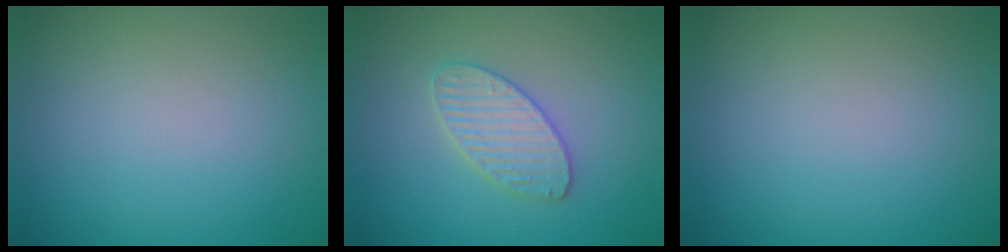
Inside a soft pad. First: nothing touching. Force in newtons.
{"total": 3.2, "press": 3.2, "slide": 0.3}
{"total": 0.0}